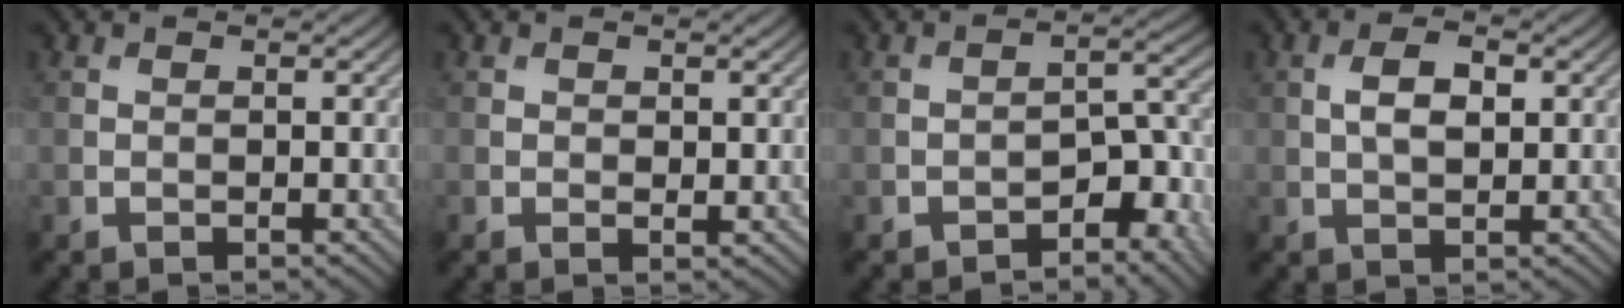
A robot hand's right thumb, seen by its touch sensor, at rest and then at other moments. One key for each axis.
{"total": 1.0, "fx": 0.5, "fy": 0.6, "fz": 0.6, "tx": -0.010, "ty": -0.004, "tz": 0.012}
{"total": 5.3, "fx": -3.2, "fy": 2.2, "fz": 3.6, "tx": -0.042, "ty": 0.013, "tz": -0.051}
{"total": 3.8, "fx": 0.8, "fy": 2.0, "fz": 3.2, "tx": -0.067, "ty": 0.002, "tz": 0.013}